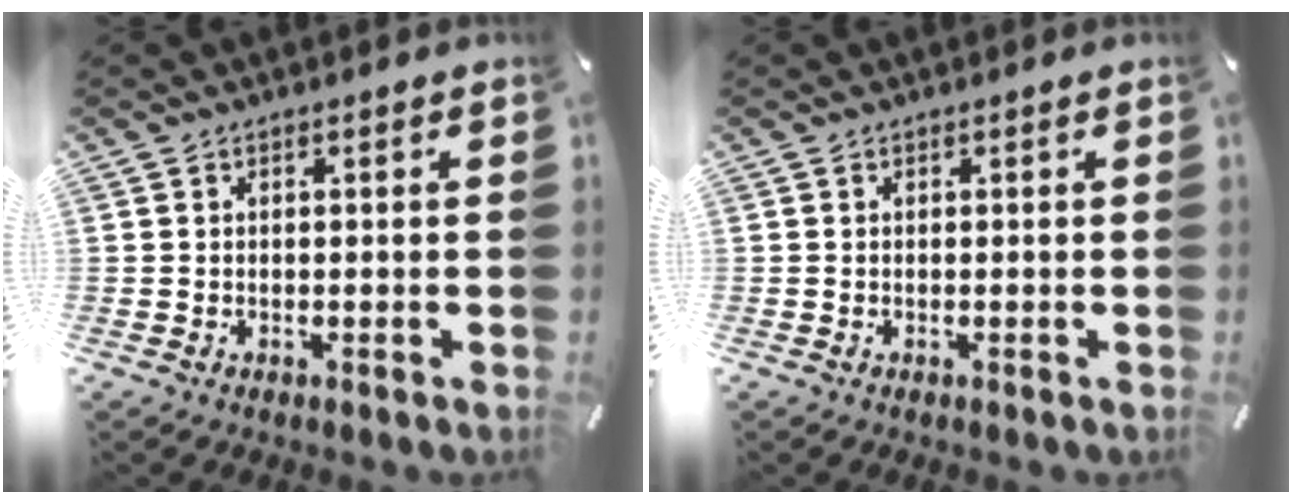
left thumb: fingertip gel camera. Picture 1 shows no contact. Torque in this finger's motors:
{"motor_torque": [0.01, 0.01, 0.00, 0.00, 0.00]}